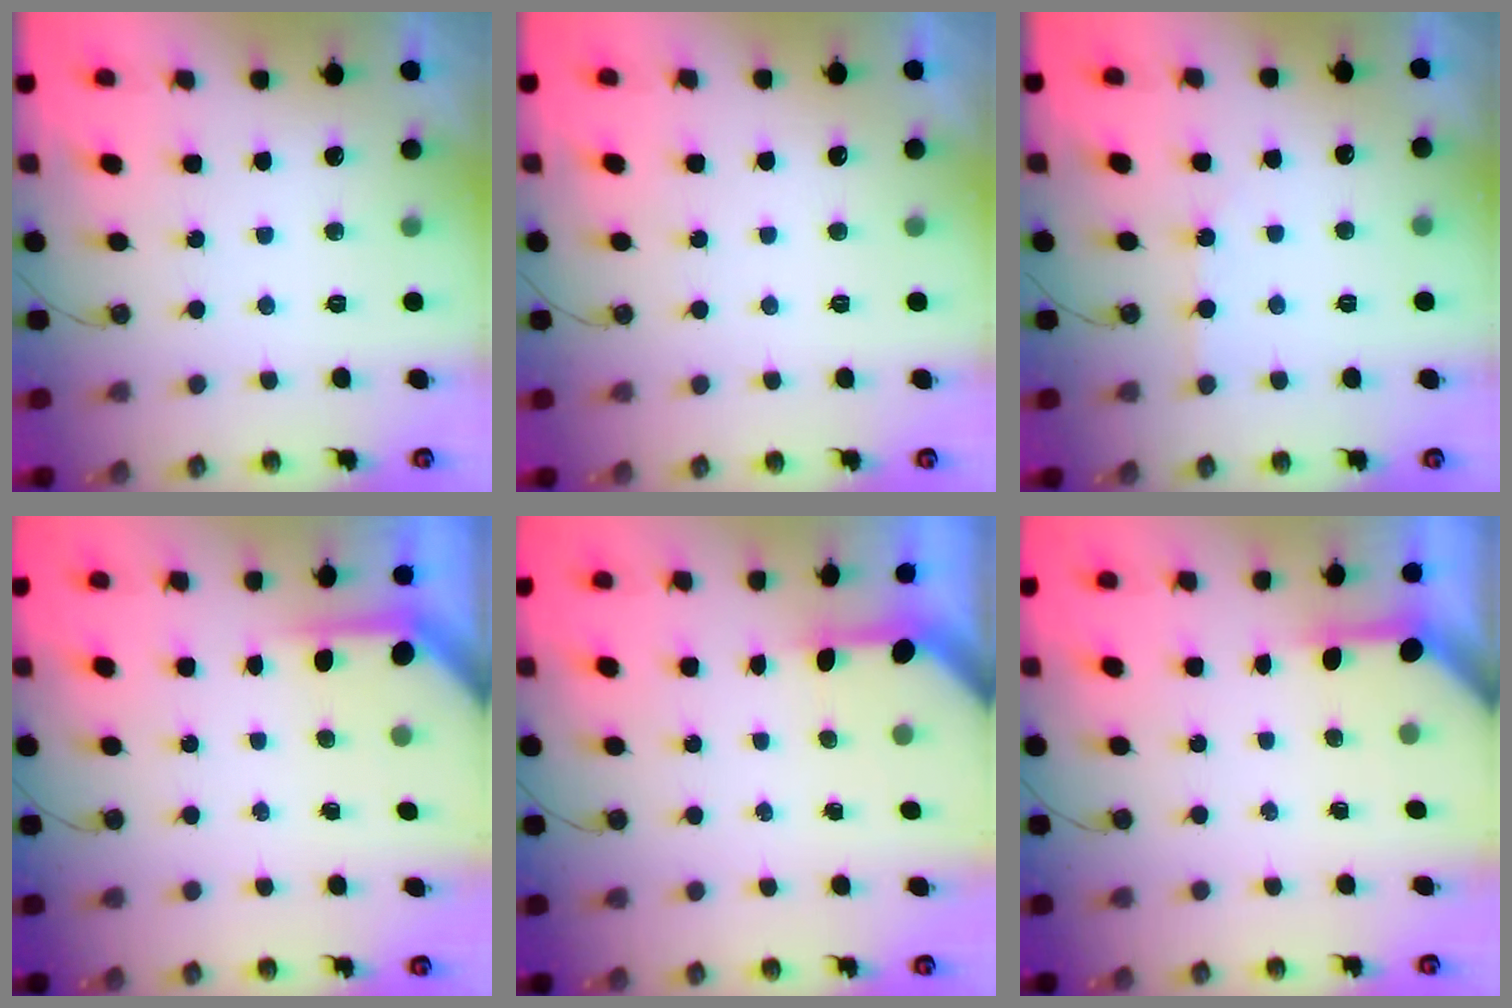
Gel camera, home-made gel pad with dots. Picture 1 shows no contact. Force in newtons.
{"total": 0.0}
{"total": 3.9, "press": 3.9, "slide": 0.7}
{"total": 3.5, "press": 3.5, "slide": 0.4}
{"total": 2.9, "press": 2.9, "slide": 0.2}
{"total": 3.5, "press": 3.4, "slide": 0.4}